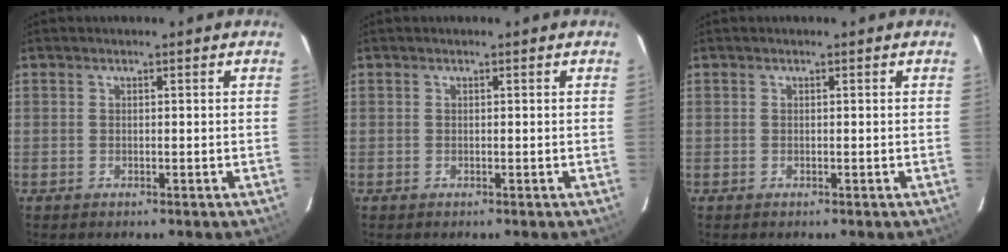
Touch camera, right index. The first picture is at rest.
{"total": 0.0}
{"total": 0.0}